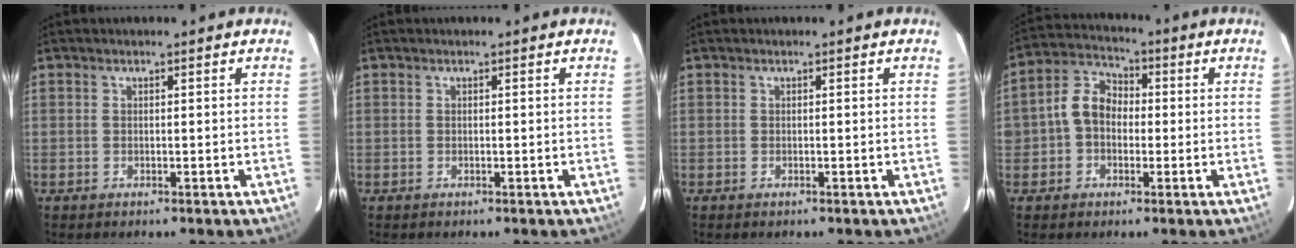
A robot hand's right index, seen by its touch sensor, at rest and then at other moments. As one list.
[{"total": 0.0}, {"total": 0.0}, {"total": 7.5, "force": [-0.7, 6.2, 4.2], "torque": [-0.084, 0.029, -0.016]}]